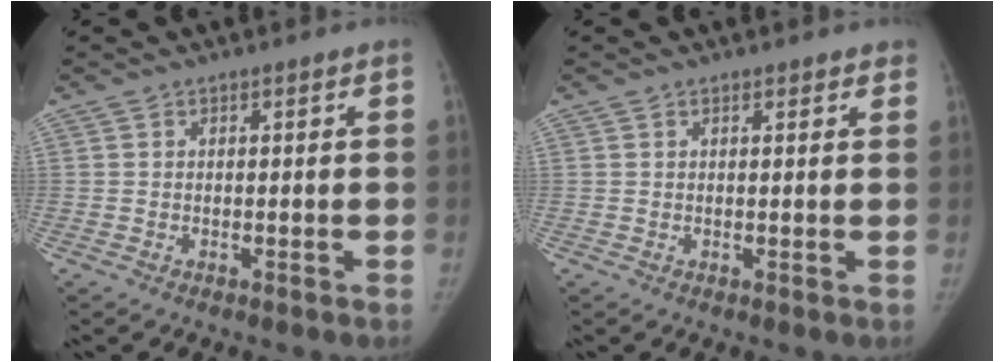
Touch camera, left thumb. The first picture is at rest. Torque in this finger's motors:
{"motor_torque": [-0.33, -0.10, -0.37, 0.13, -0.01]}